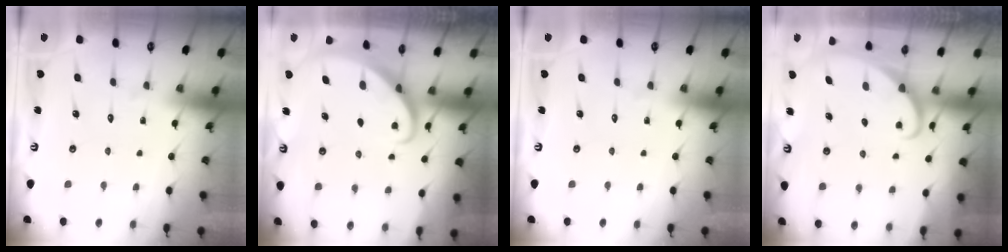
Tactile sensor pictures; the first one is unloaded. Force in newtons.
{"total": 2.6, "press": 2.6, "slide": 0.3}
{"total": 0.0}
{"total": 1.8, "press": 1.8, "slide": 0.1}